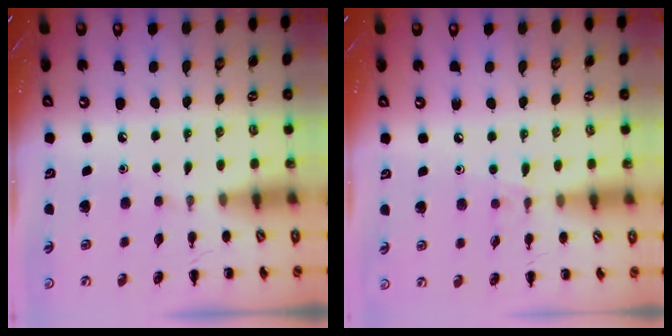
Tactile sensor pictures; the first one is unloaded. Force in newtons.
{"total": 6.8, "press": 6.5, "slide": 2.1}